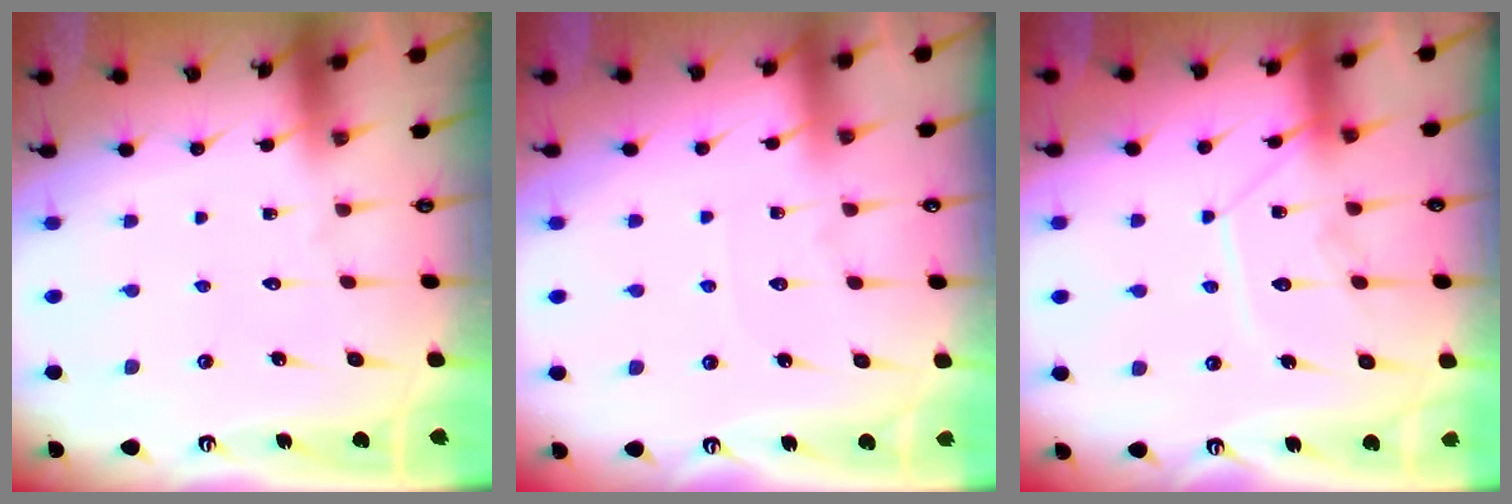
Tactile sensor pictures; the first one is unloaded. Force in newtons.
{"total": 2.0, "press": 2.0, "slide": 0.3}
{"total": 11.5, "press": 11.4, "slide": 0.9}